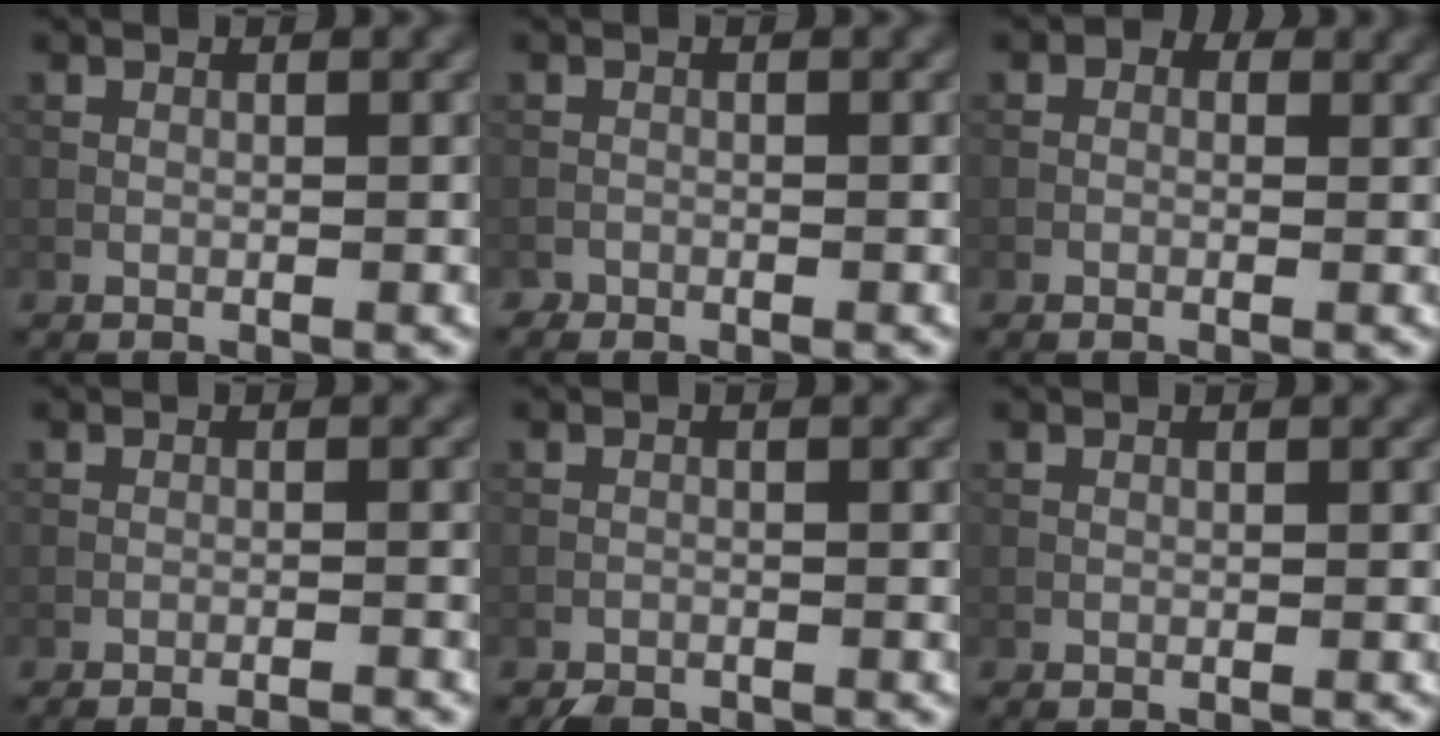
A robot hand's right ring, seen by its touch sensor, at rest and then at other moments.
{"total": 0.6, "force": [-0.5, 0.3, -0.2], "torque": [-0.001, 0.000, -0.010]}
{"total": 1.8, "force": [0.6, 1.4, 1.0], "torque": [0.002, -0.002, -0.013]}
{"total": 2.3, "force": [-2.0, 0.2, 1.0], "torque": [-0.011, 0.003, -0.037]}
{"total": 1.4, "force": [-1.3, 0.4, 0.0], "torque": [0.004, -0.002, -0.023]}
{"total": 0.0}